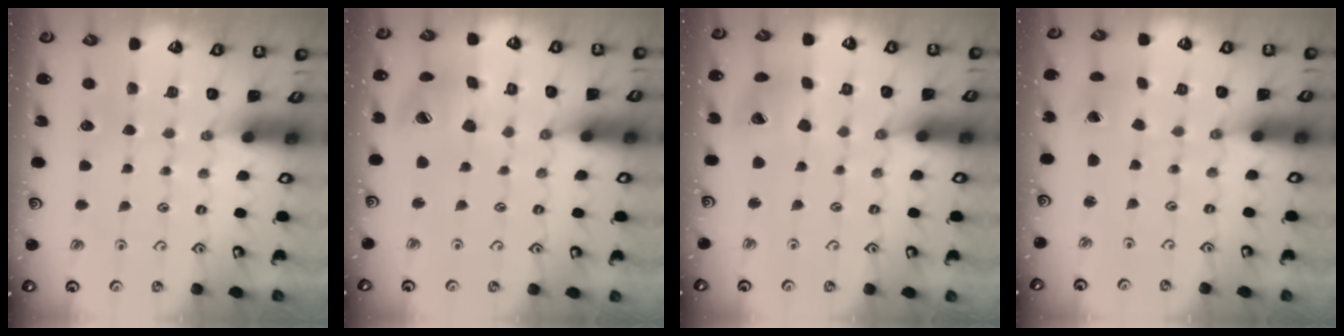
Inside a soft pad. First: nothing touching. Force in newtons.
{"total": 13.6, "press": 13.5, "slide": 1.6}
{"total": 12.4, "press": 12.4, "slide": 1.5}
{"total": 1.5, "press": 1.5, "slide": 0.0}